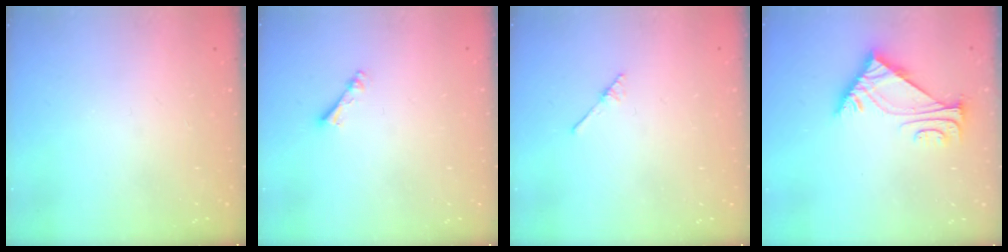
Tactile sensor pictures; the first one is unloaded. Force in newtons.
{"total": 2.5, "press": 2.4, "slide": 0.5}
{"total": 2.0, "press": 2.0, "slide": 0.2}
{"total": 6.6, "press": 6.6, "slide": 1.0}